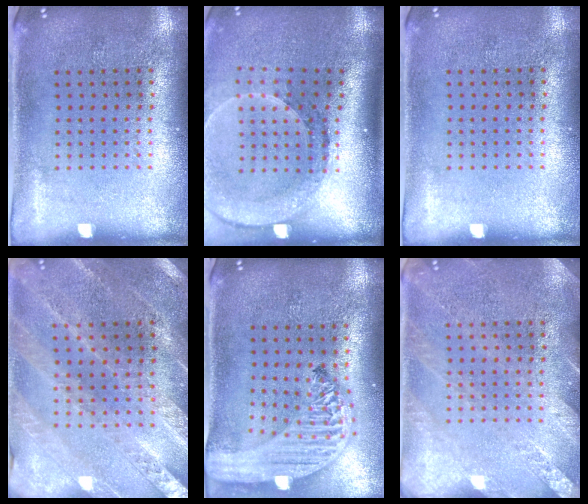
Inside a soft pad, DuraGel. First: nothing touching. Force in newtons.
{"total": 2.7, "press": 2.0, "slide": 1.8}
{"total": 0.0}
{"total": 1.3, "press": 1.3, "slide": 0.2}
{"total": 3.2, "press": 2.4, "slide": 2.1}
{"total": 2.6, "press": 2.6, "slide": 0.2}